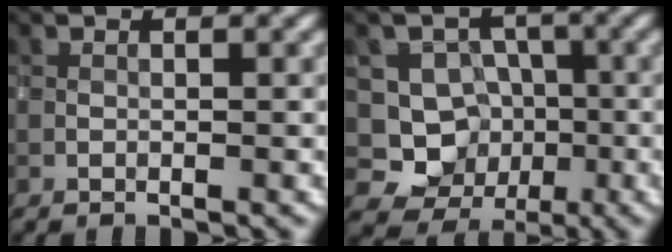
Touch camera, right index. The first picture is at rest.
{"total": 6.7, "force": [-1.3, 6.4, 1.2], "torque": [-0.001, 0.009, -0.045]}